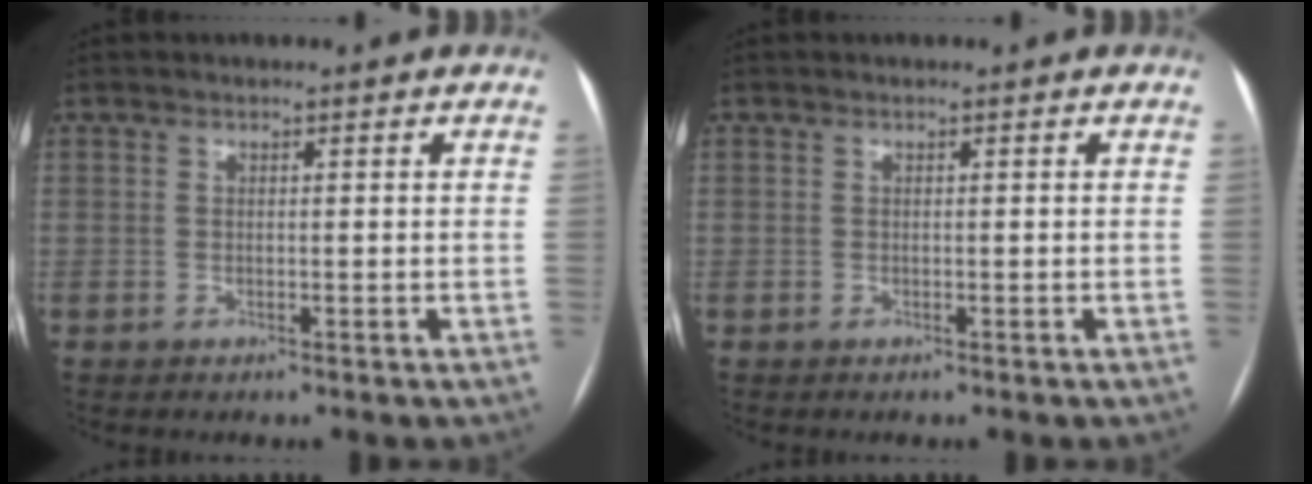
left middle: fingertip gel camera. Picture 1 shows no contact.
{"total": 0.0}